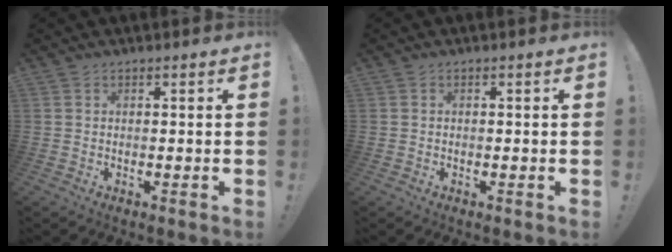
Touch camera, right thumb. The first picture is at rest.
{"total": 0.0}